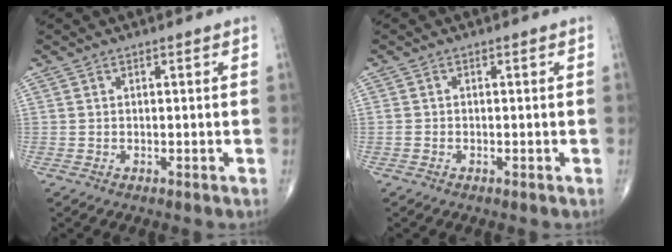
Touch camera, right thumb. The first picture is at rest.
{"total": 0.6, "force": [-0.2, 0.5, 0.3], "torque": [-0.010, 0.001, -0.004]}